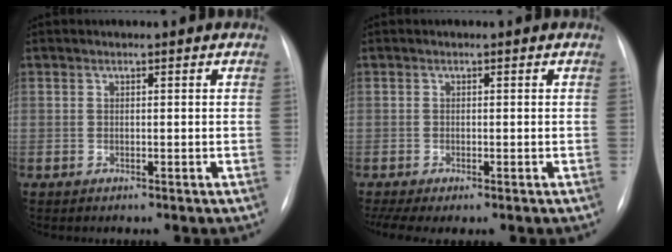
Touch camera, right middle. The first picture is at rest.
{"total": 3.6, "force": [-2.2, 1.1, 2.7], "torque": [-0.056, -0.008, -0.038]}